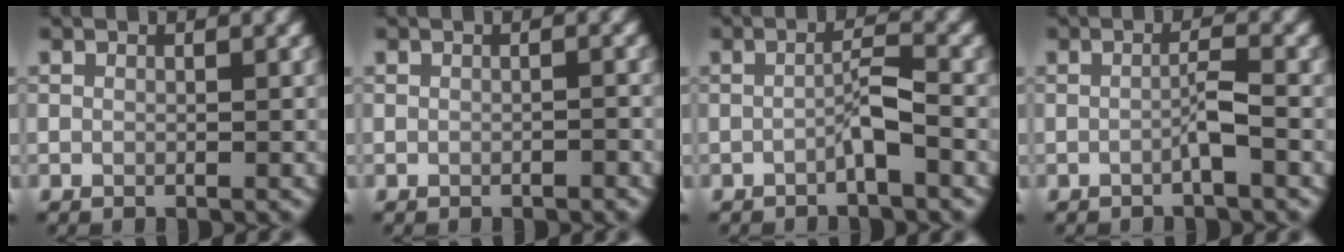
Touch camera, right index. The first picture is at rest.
{"total": 0.7, "force": [-0.5, 0.1, 0.4], "torque": [-0.006, 0.005, -0.008]}
{"total": 2.0, "force": [-1.1, 0.1, 1.7], "torque": [-0.031, 0.012, -0.023]}
{"total": 1.6, "force": [-0.8, -0.1, 1.4], "torque": [-0.024, 0.009, -0.017]}